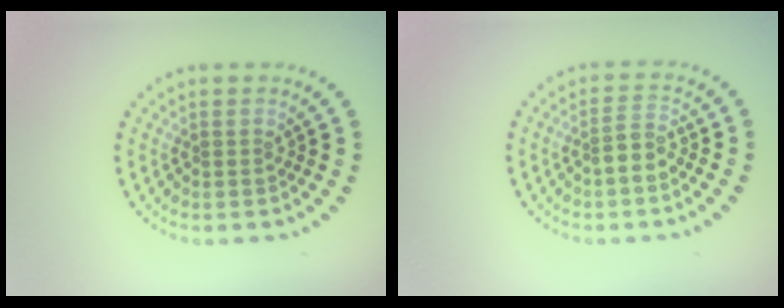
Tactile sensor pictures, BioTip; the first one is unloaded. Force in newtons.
{"total": 1.9, "press": 1.6, "slide": 1.0}